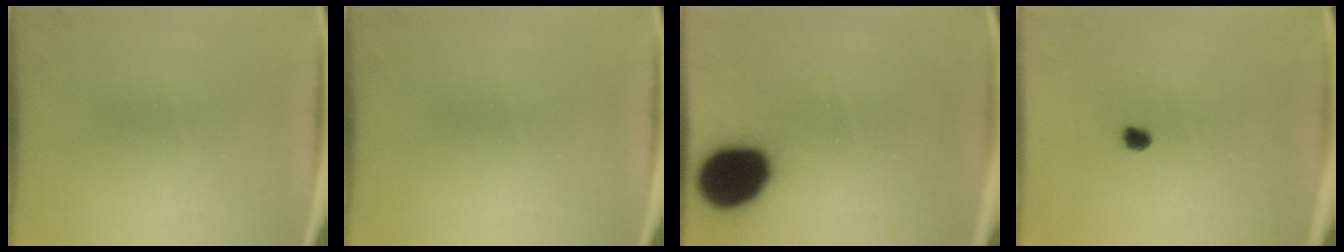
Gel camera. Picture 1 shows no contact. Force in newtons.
{"total": 0.0}
{"total": 18.4}
{"total": 1.7}